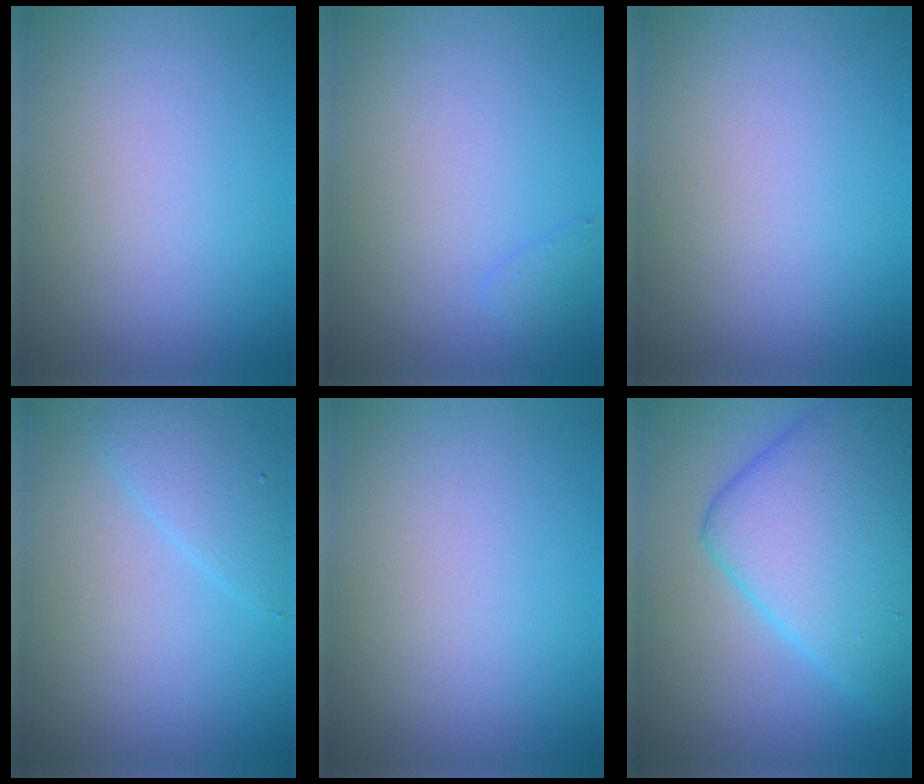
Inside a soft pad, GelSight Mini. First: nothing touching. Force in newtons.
{"total": 0.8, "press": 0.8, "slide": 0.1}
{"total": 0.0}
{"total": 2.6, "press": 2.6, "slide": 0.1}
{"total": 0.0}
{"total": 10.1, "press": 10.1, "slide": 0.3}